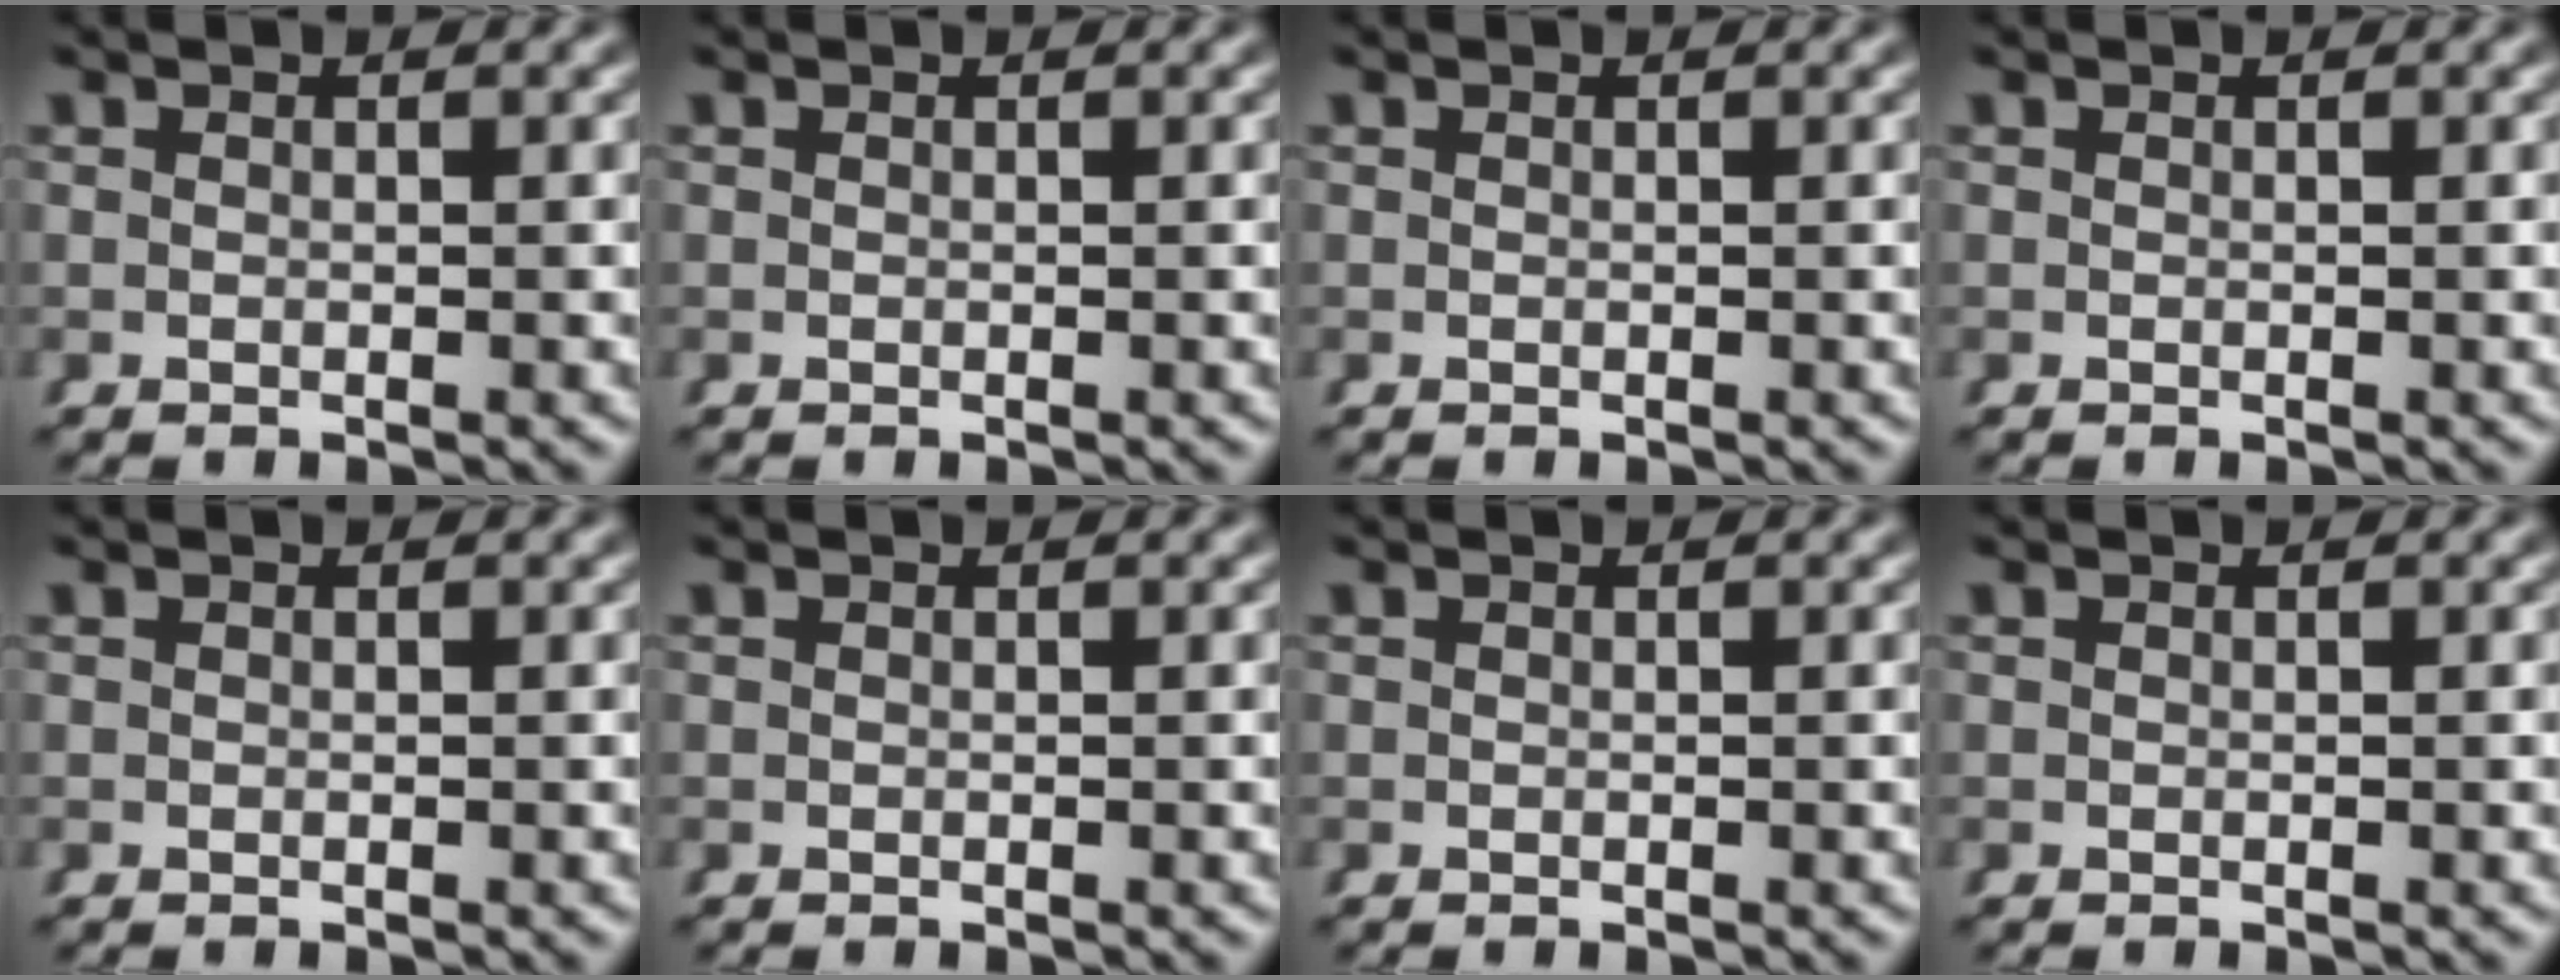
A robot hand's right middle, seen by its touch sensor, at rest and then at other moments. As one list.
[{"total": 0.0}, {"total": 0.0}, {"total": 0.0}, {"total": 0.0}, {"total": 0.0}, {"total": 0.0}, {"total": 0.0}]